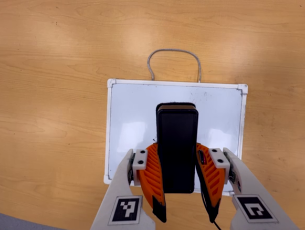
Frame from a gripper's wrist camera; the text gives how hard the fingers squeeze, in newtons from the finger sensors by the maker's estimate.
{"total": 8.9, "left": 7.3, "right": 10.5}